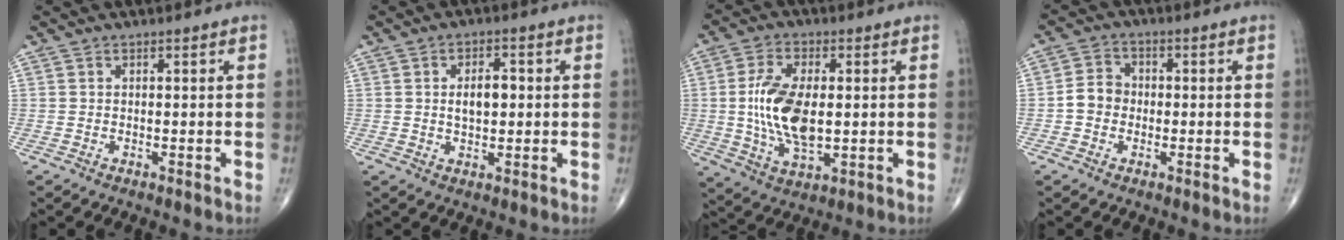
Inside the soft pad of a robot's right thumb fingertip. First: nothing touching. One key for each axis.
{"total": 5.3, "fx": 0.5, "fy": 2.9, "fz": 4.4, "tx": -0.065, "ty": 0.005, "tz": 0.009}
{"total": 13.3, "fx": 0.3, "fy": 6.7, "fz": 11.5, "tx": -0.225, "ty": -0.006, "tz": 0.011}
{"total": 4.5, "fx": -0.8, "fy": 3.9, "fz": 2.1, "tx": -0.026, "ty": 0.018, "tz": -0.024}